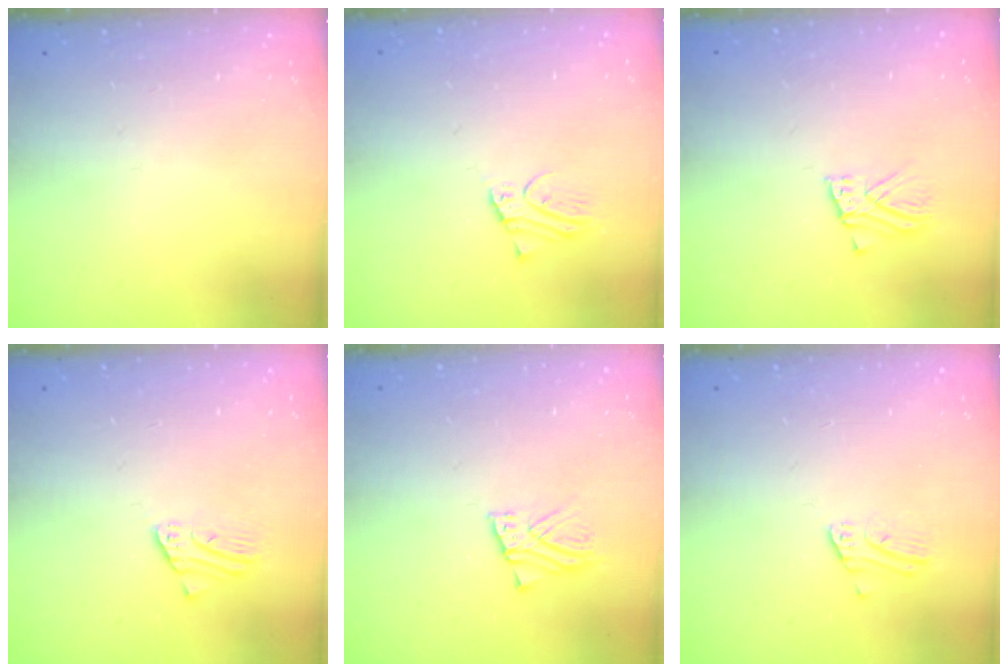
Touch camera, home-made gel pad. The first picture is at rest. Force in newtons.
{"total": 2.3, "press": 2.3, "slide": 0.2}
{"total": 3.4, "press": 3.4, "slide": 0.2}
{"total": 1.9, "press": 1.9, "slide": 0.1}
{"total": 2.7, "press": 2.7, "slide": 0.2}
{"total": 2.6, "press": 2.6, "slide": 0.3}